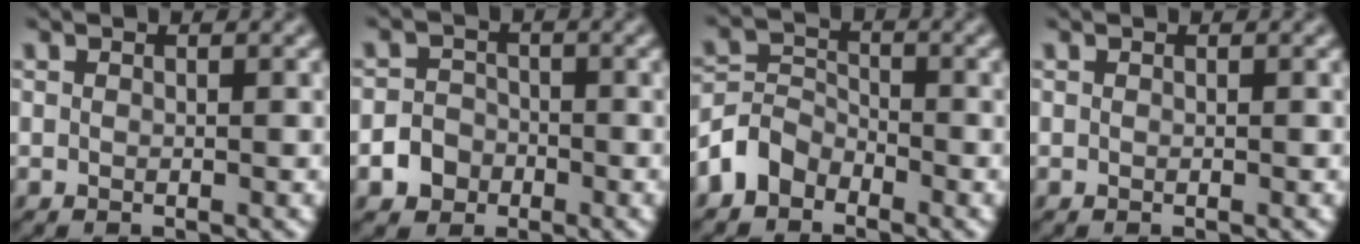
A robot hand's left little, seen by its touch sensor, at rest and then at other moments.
{"total": 3.2, "force": [-1.6, 2.7, 0.7], "torque": [0.006, -0.002, -0.036]}
{"total": 3.2, "force": [-2.3, 2.0, 0.8], "torque": [-0.020, 0.010, -0.055]}
{"total": 0.0}